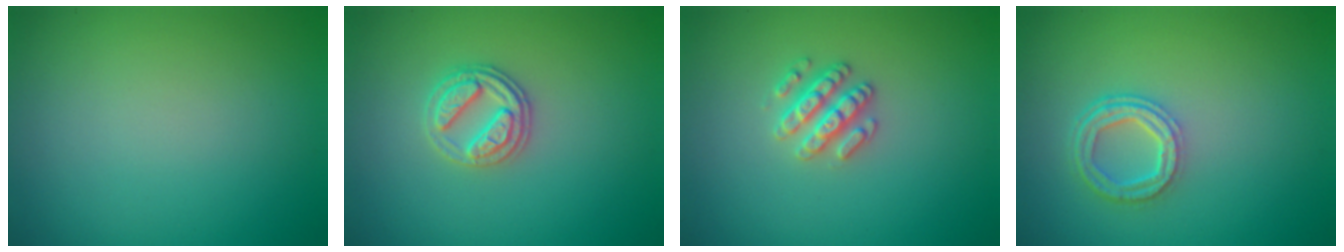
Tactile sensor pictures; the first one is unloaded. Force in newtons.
{"total": 2.6, "press": 2.6, "slide": 0.6}
{"total": 2.5, "press": 2.5, "slide": 0.4}
{"total": 3.6, "press": 2.8, "slide": 2.3}